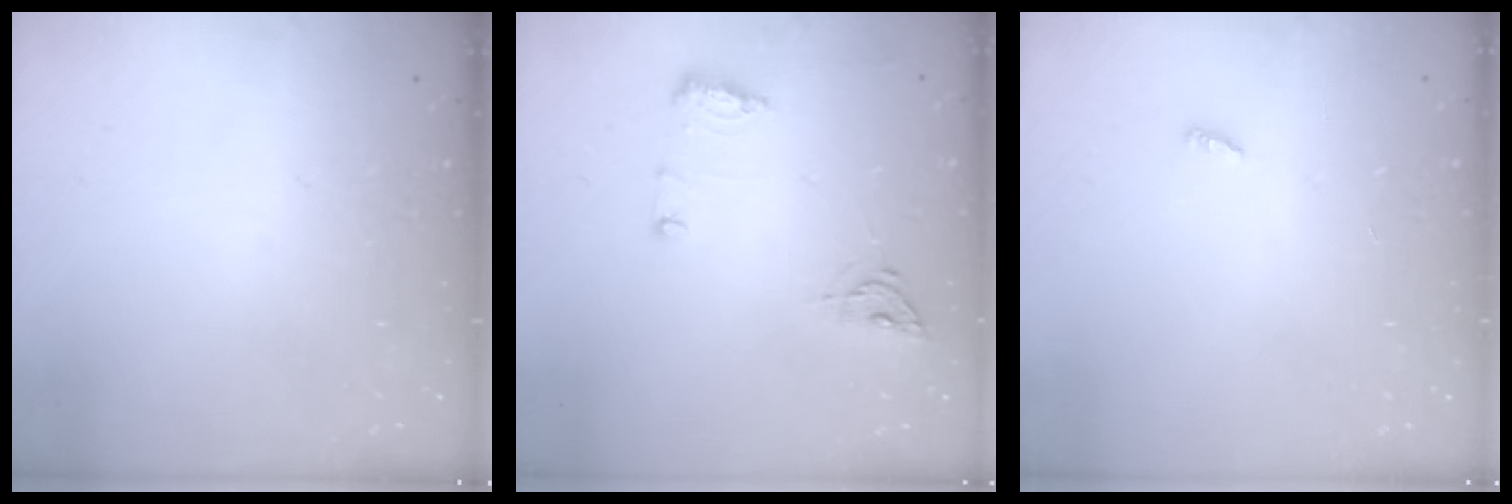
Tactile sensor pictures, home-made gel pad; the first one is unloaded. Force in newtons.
{"total": 9.2, "press": 9.0, "slide": 2.1}
{"total": 2.3, "press": 2.3, "slide": 0.2}